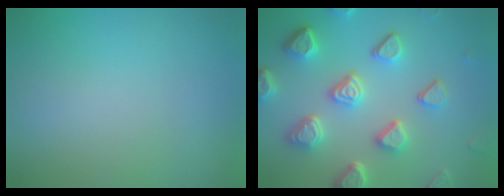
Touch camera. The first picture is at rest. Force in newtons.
{"total": 6.7, "press": 5.4, "slide": 4.0}